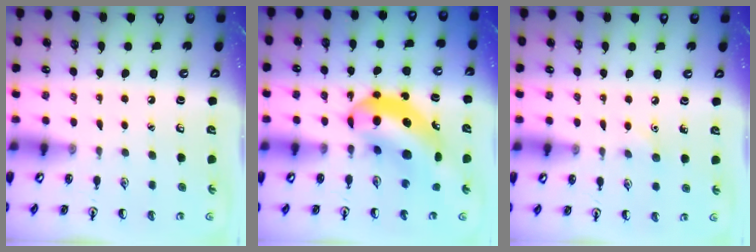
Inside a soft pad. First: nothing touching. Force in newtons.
{"total": 12.3, "press": 11.6, "slide": 3.9}
{"total": 4.8, "press": 4.6, "slide": 1.6}